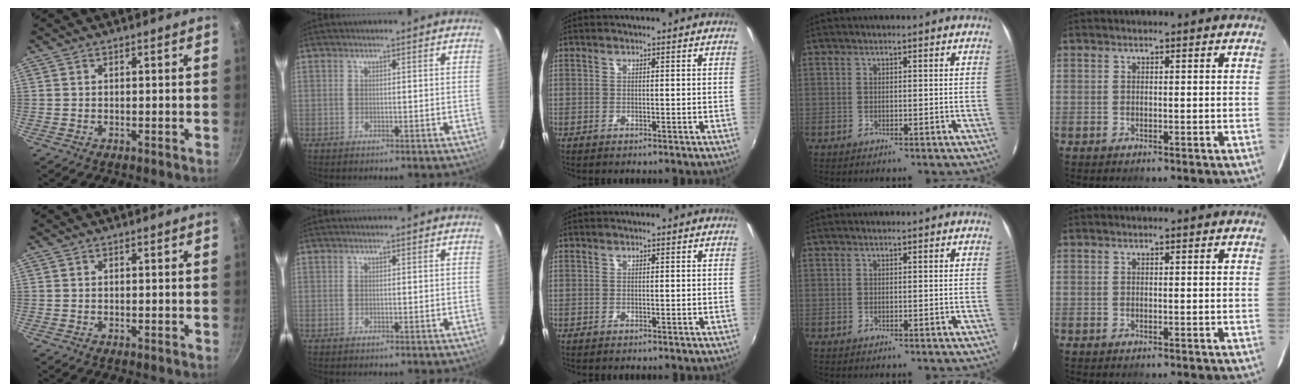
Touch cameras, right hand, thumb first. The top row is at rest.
{}